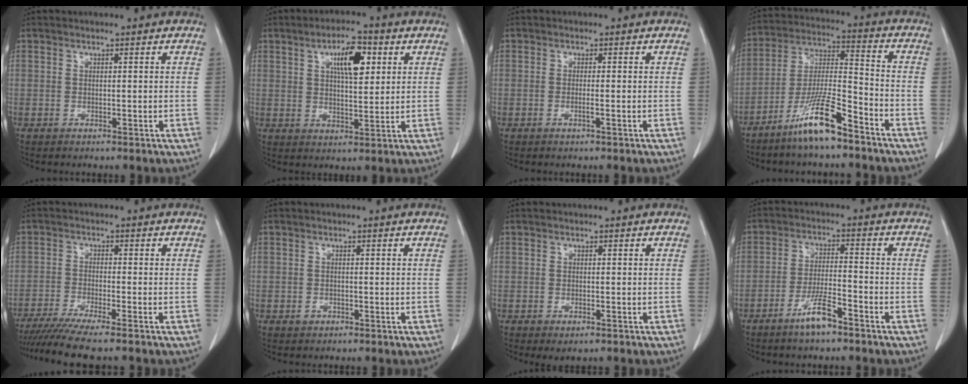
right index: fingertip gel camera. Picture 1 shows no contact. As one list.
[{"total": 7.6, "force": [2.9, 2.4, 6.6], "torque": [-0.112, 0.008, 0.049]}, {"total": 1.0, "force": [-0.4, -0.1, 0.9], "torque": [-0.021, 0.000, -0.005]}, {"total": 11.6, "force": [-8.1, 1.1, 8.2], "torque": [-0.166, -0.015, -0.153]}, {"total": 9.2, "force": [-7.9, -0.7, 4.7], "torque": [-0.065, -0.023, -0.125]}, {"total": 0.8, "force": [-0.4, 0.7, 0.3], "torque": [-0.003, 0.003, -0.002]}, {"total": 2.1, "force": [-1.3, 0.8, 1.5], "torque": [-0.019, -0.004, -0.009]}, {"total": 6.0, "force": [-4.2, 0.8, 4.3], "torque": [-0.086, -0.004, -0.075]}]